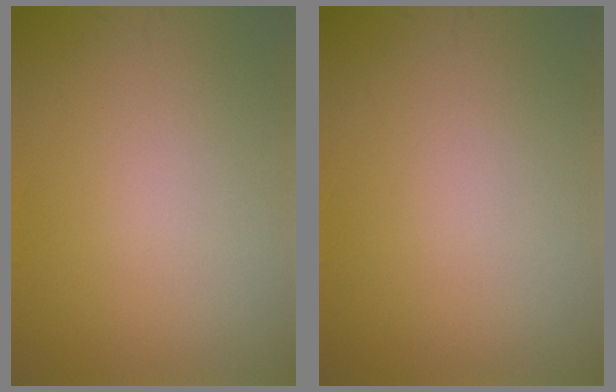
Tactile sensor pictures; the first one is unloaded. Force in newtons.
{"total": 0.0}